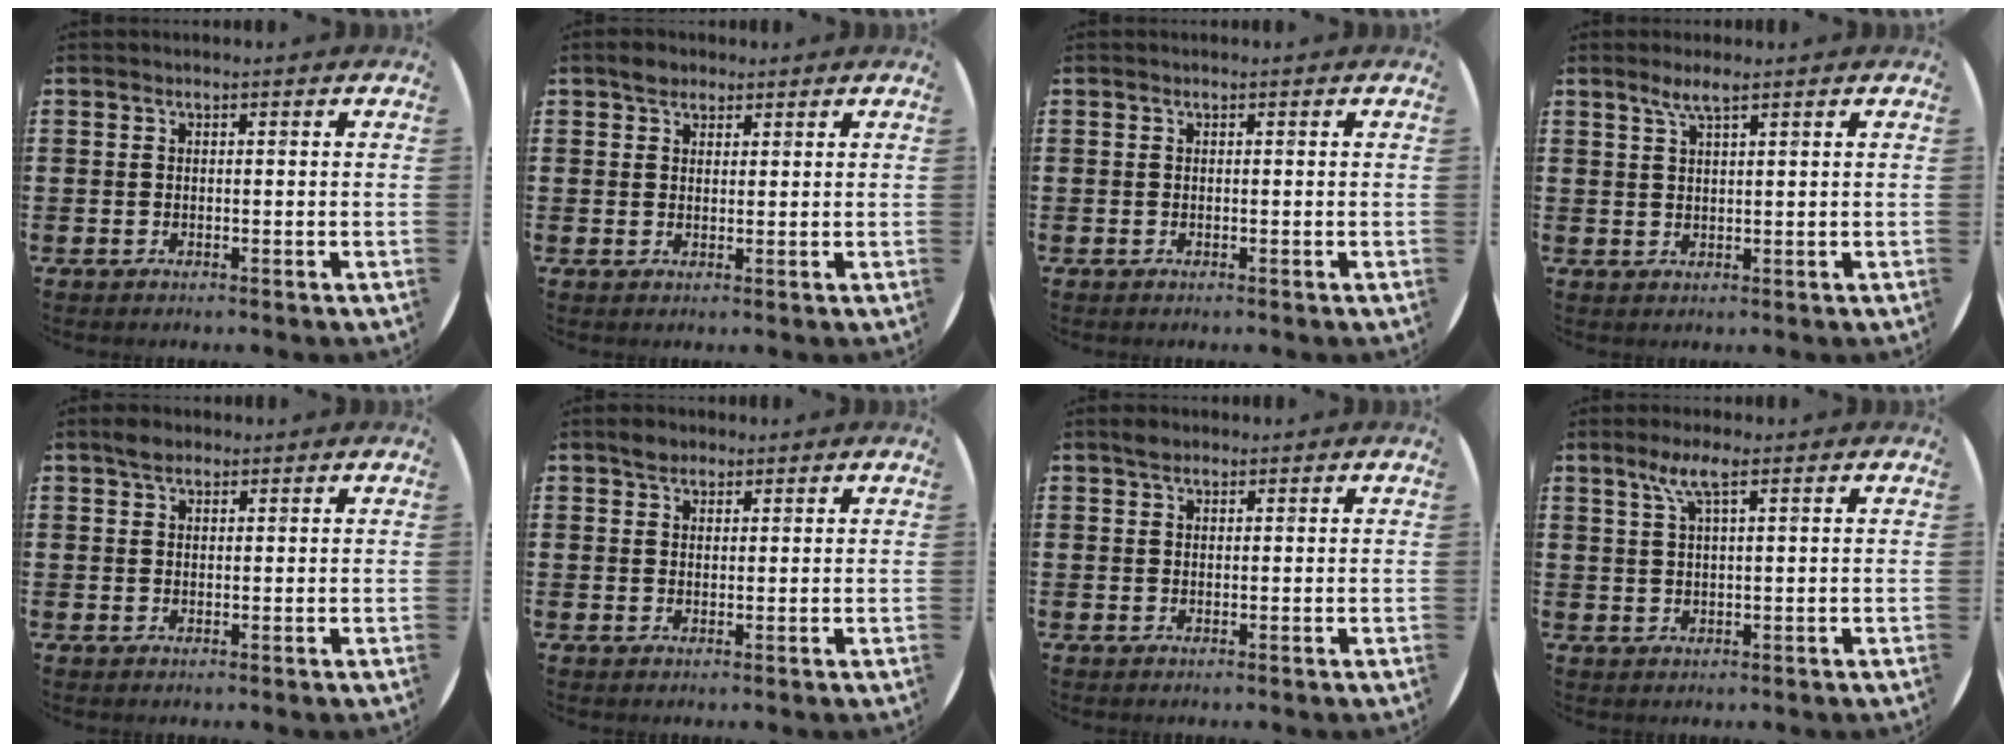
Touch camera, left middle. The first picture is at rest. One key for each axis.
{"total": 2.0, "fx": 1.7, "fy": 1.0, "fz": 0.3, "tx": 0.000, "ty": 0.002, "tz": 0.030}
{"total": 0.0}
{"total": 2.9, "fx": 2.0, "fy": 0.3, "fz": 2.0, "tx": -0.042, "ty": 0.004, "tz": 0.036}
{"total": 1.9, "fx": 1.5, "fy": 0.8, "fz": 0.7, "tx": -0.008, "ty": 0.003, "tz": 0.026}
{"total": 1.9, "fx": 1.6, "fy": 0.9, "fz": 0.3, "tx": 0.001, "ty": 0.001, "tz": 0.029}
{"total": 1.4, "fx": 1.1, "fy": 0.6, "fz": 0.5, "tx": -0.004, "ty": 0.002, "tz": 0.019}
{"total": 3.8, "fx": 2.2, "fy": 0.5, "fz": 3.1, "tx": -0.067, "ty": 0.006, "tz": 0.036}